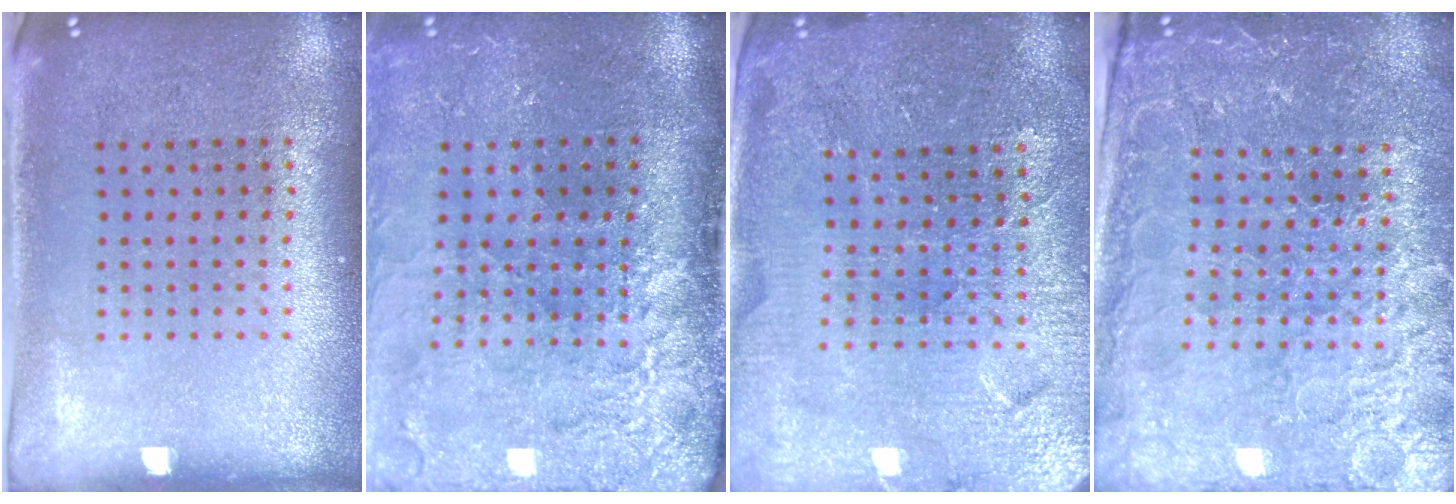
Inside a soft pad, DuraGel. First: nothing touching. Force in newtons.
{"total": 4.6, "press": 3.6, "slide": 2.8}
{"total": 4.3, "press": 4.1, "slide": 1.2}
{"total": 4.3, "press": 4.2, "slide": 1.1}